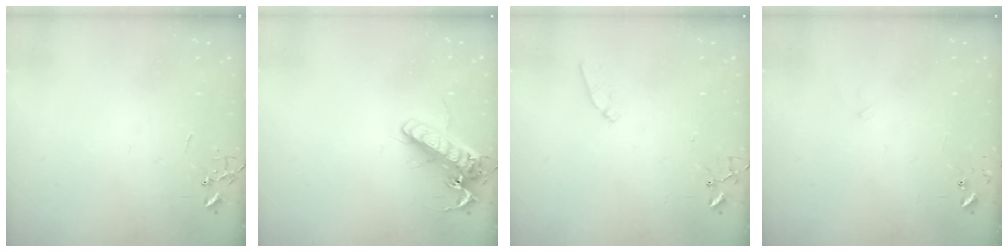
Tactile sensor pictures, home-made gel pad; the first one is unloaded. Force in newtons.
{"total": 16.2, "press": 16.0, "slide": 2.5}
{"total": 7.6, "press": 7.6, "slide": 0.6}
{"total": 5.8, "press": 5.8, "slide": 0.5}